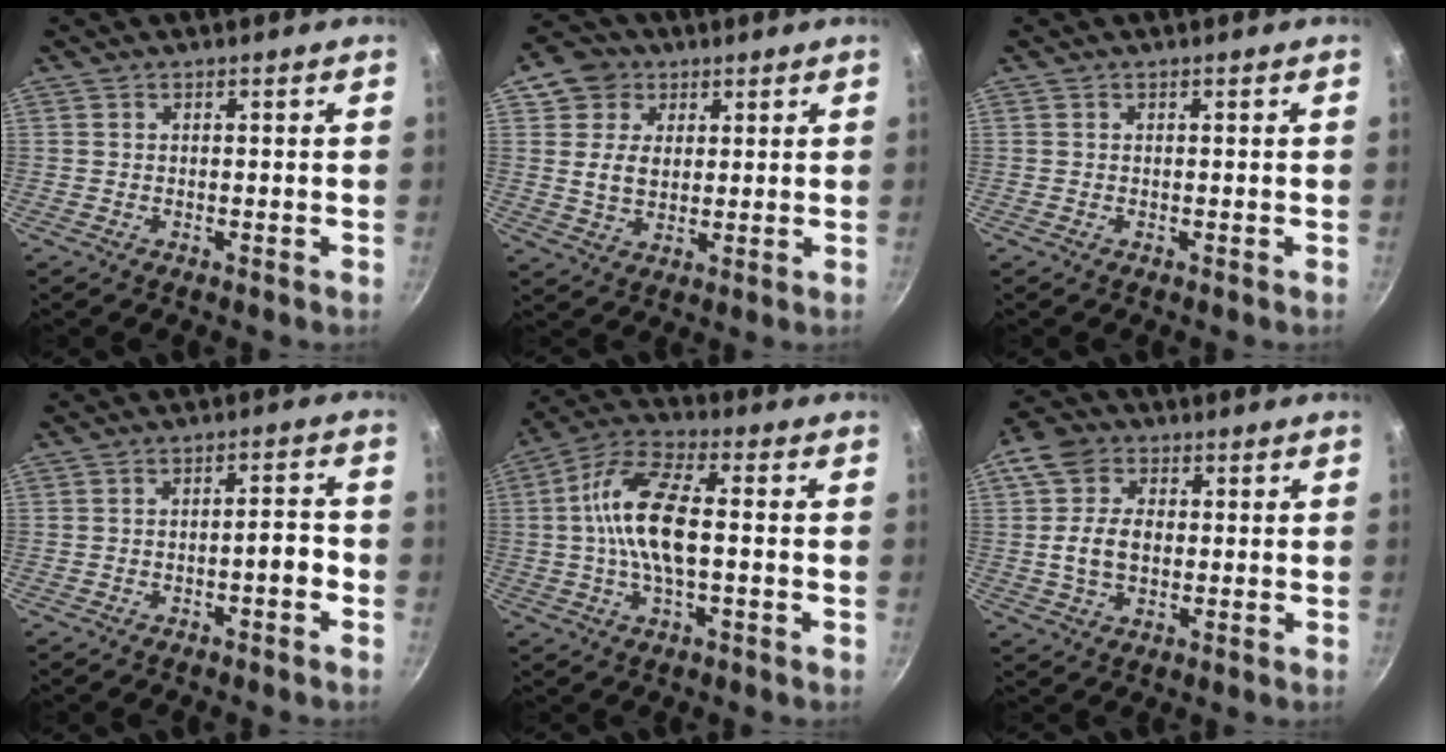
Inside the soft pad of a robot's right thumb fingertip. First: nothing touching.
{"total": 8.2, "force": [2.9, 6.8, 3.5], "torque": [-0.025, -0.007, 0.044]}
{"total": 0.0}
{"total": 3.6, "force": [-1.7, 1.2, 2.9], "torque": [-0.037, 0.027, -0.020]}
{"total": 13.2, "force": [0.0, 5.4, 12.1], "torque": [-0.228, 0.027, -0.015]}
{"total": 9.5, "force": [0.7, 7.0, 6.4], "torque": [-0.102, 0.009, 0.001]}